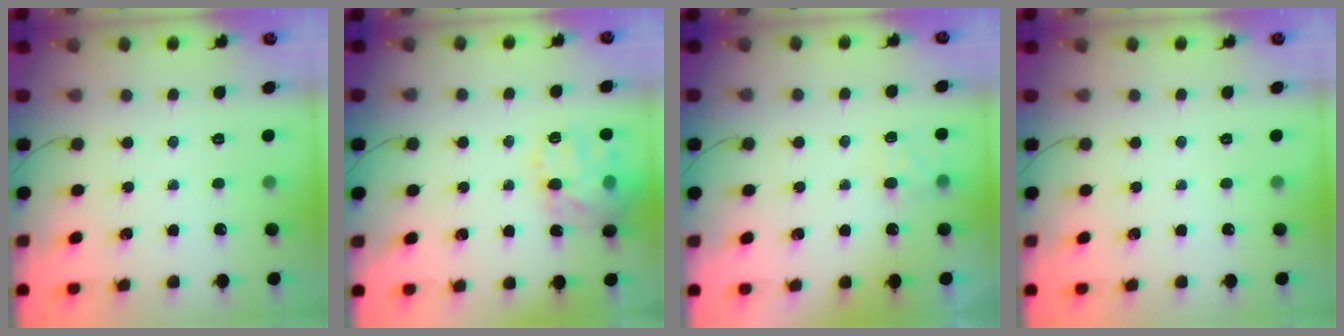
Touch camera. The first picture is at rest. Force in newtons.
{"total": 12.2, "press": 12.2, "slide": 1.0}
{"total": 5.6, "press": 5.3, "slide": 1.6}
{"total": 0.0}